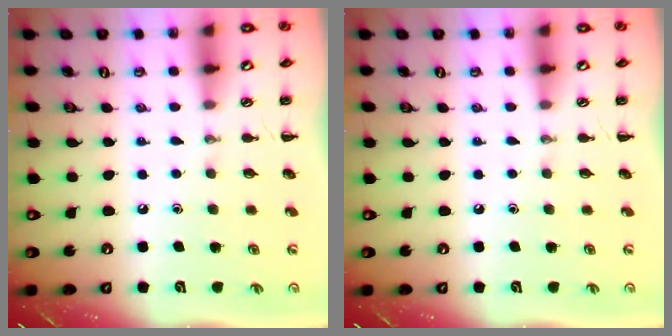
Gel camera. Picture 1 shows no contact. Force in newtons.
{"total": 0.0}